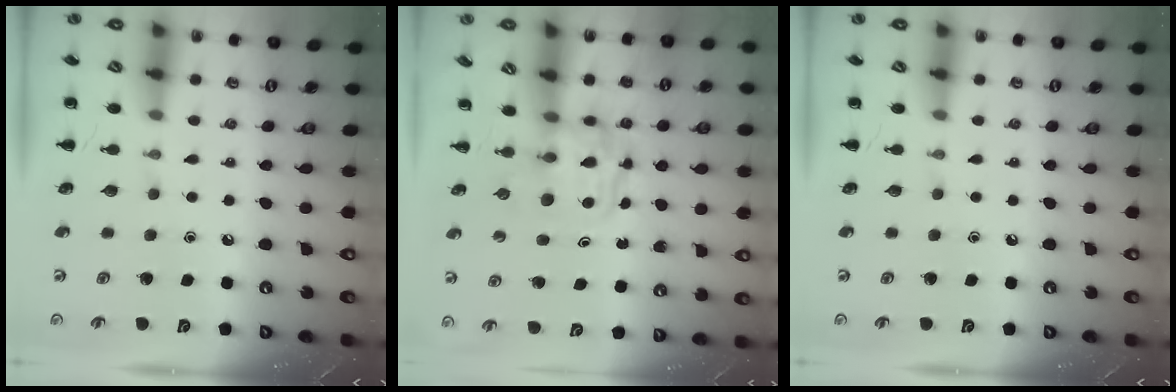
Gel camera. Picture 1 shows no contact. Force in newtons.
{"total": 3.6, "press": 3.6, "slide": 0.2}
{"total": 0.0}